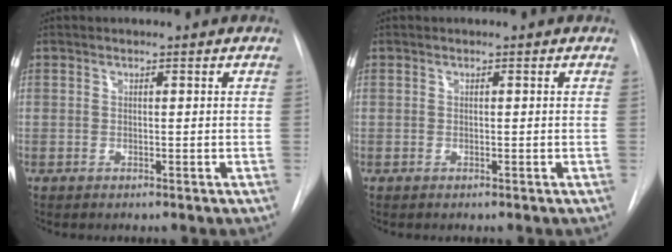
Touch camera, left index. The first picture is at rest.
{"total": 0.0}